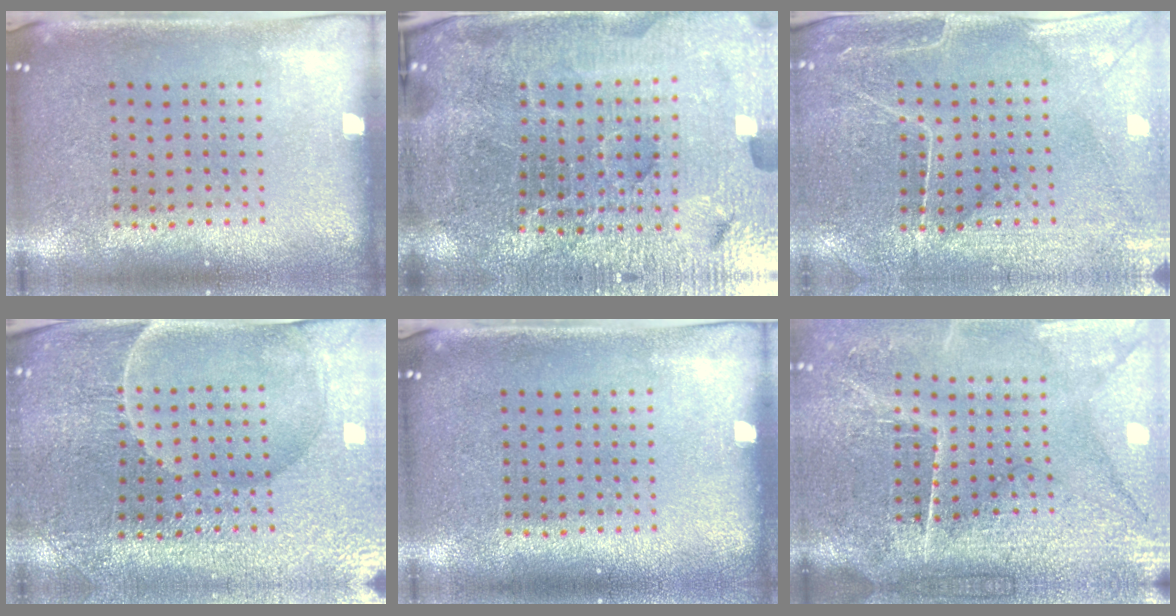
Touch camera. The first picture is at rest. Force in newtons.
{"total": 5.6, "press": 5.2, "slide": 2.1}
{"total": 0.7, "press": 0.5, "slide": 0.4}
{"total": 3.5, "press": 3.5, "slide": 0.2}
{"total": 0.0}
{"total": 4.7, "press": 4.0, "slide": 2.5}